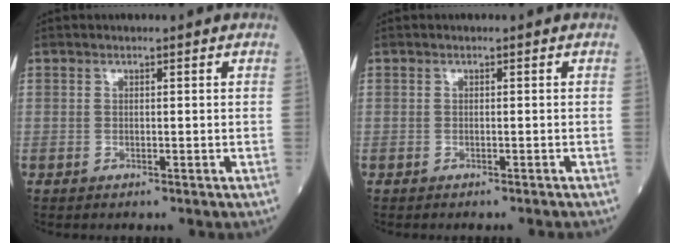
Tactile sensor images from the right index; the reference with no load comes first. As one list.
[{"total": 1.8, "force": [-1.7, -0.3, 0.5], "torque": [-0.005, 0.001, -0.022]}]